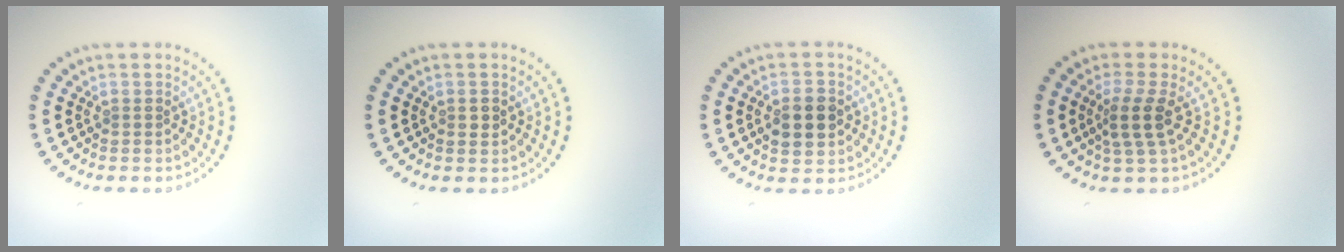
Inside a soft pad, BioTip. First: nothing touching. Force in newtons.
{"total": 1.0, "press": 1.0, "slide": 0.1}
{"total": 3.8, "press": 3.8, "slide": 0.1}
{"total": 2.8, "press": 2.2, "slide": 1.8}